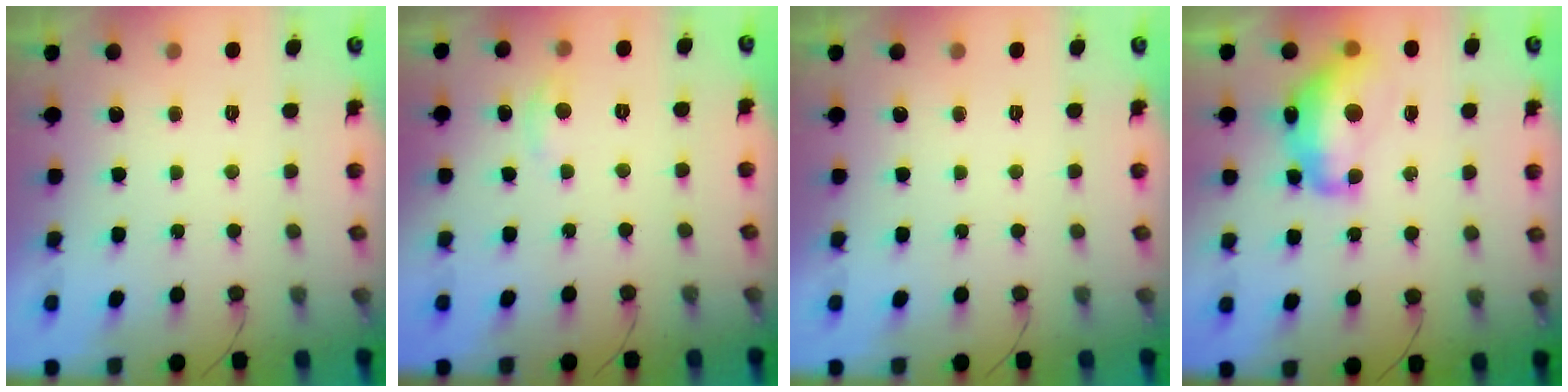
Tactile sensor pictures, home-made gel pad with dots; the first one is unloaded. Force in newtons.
{"total": 2.8, "press": 2.8, "slide": 0.4}
{"total": 0.0}
{"total": 14.4, "press": 14.3, "slide": 0.9}